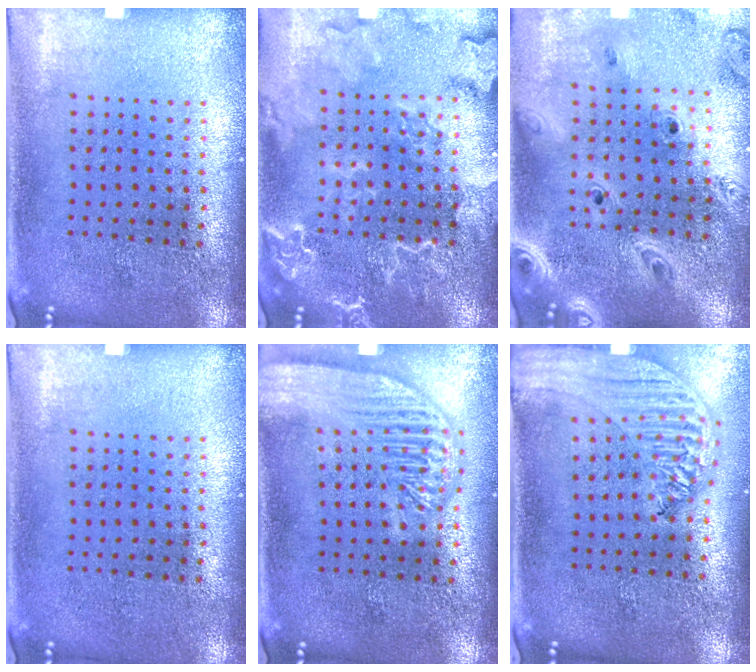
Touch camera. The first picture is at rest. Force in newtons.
{"total": 4.2, "press": 4.2, "slide": 0.6}
{"total": 3.0, "press": 2.5, "slide": 1.6}
{"total": 0.0}
{"total": 3.6, "press": 3.6, "slide": 0.4}
{"total": 2.2, "press": 2.0, "slide": 0.9}